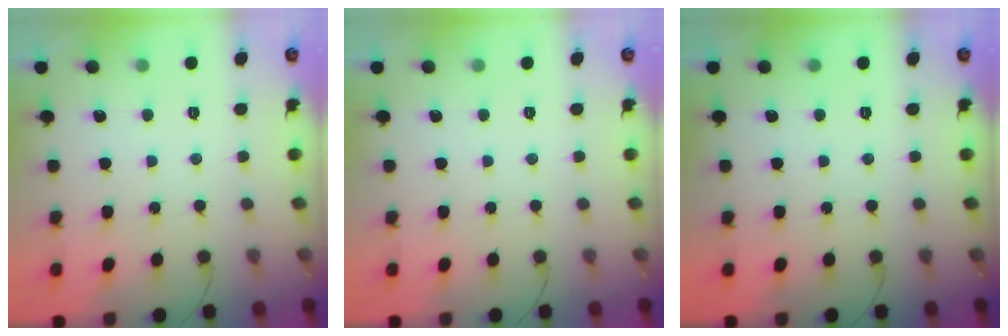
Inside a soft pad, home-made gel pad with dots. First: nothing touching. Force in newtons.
{"total": 0.0}
{"total": 0.0}